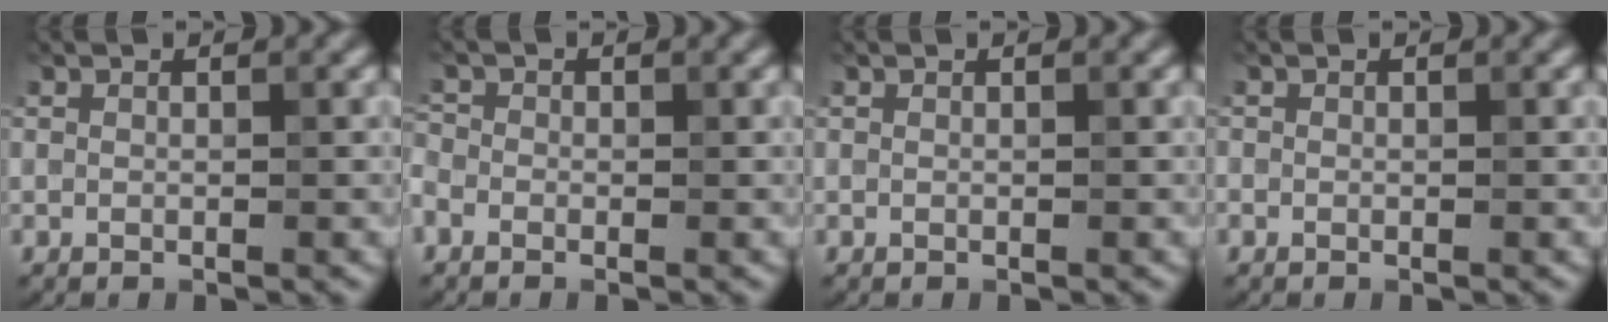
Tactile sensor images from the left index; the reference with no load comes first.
{"total": 1.1, "force": [-0.5, 0.9, 0.4], "torque": [-0.010, 0.000, -0.015]}
{"total": 0.0}
{"total": 0.0}